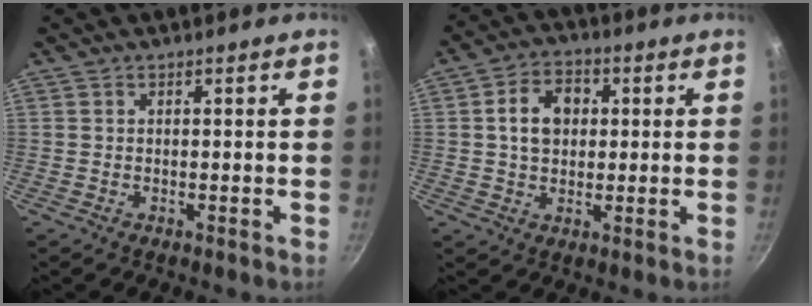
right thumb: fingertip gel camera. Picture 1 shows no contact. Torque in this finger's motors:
{"motor_torque": [0.35, 0.68, 0.64, -0.64, 0.17]}